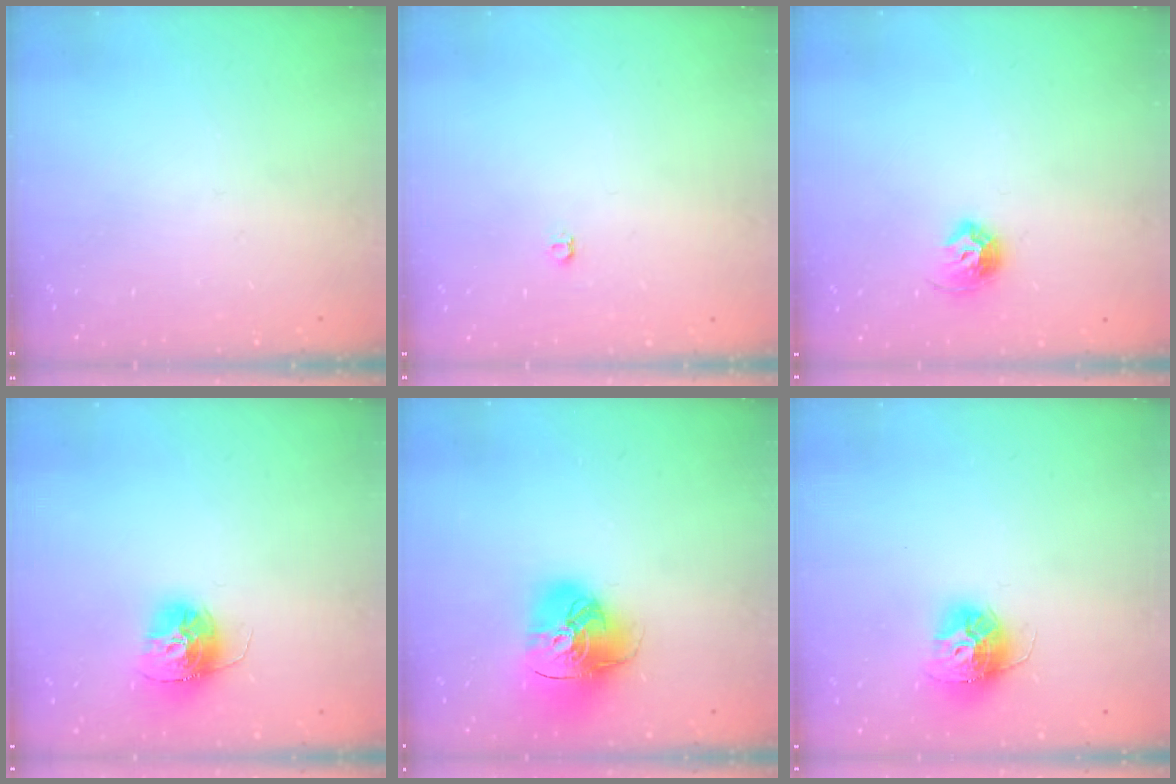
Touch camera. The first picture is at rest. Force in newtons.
{"total": 3.5, "press": 3.4, "slide": 0.3}
{"total": 8.4, "press": 8.3, "slide": 0.9}
{"total": 13.1, "press": 13.0, "slide": 1.1}
{"total": 16.2, "press": 16.1, "slide": 1.7}
{"total": 12.1, "press": 12.0, "slide": 1.0}